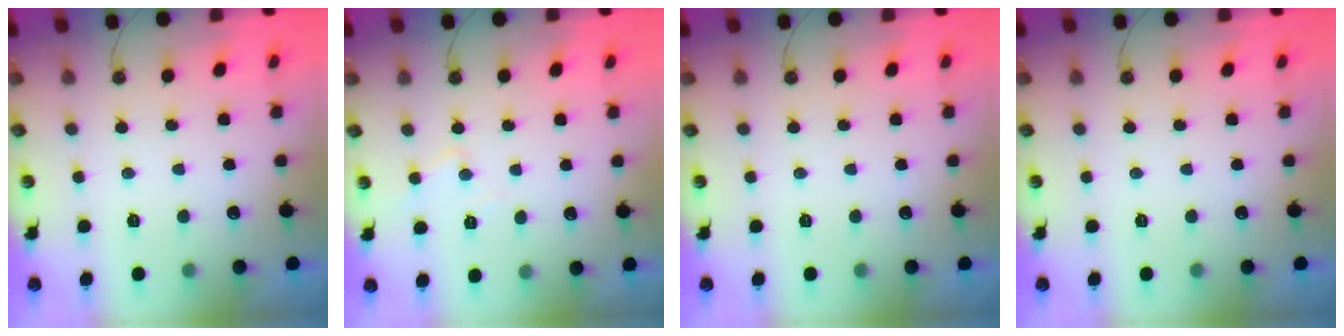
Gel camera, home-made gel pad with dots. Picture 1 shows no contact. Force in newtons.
{"total": 5.1, "press": 5.0, "slide": 0.7}
{"total": 0.0}
{"total": 0.0}